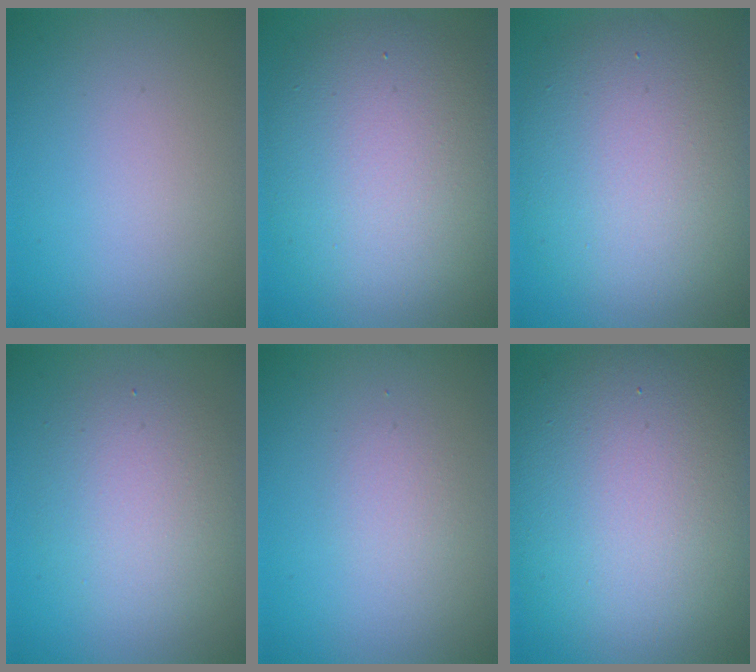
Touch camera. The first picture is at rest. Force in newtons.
{"total": 10.5, "press": 10.5, "slide": 0.9}
{"total": 9.7, "press": 9.7, "slide": 0.9}
{"total": 4.5, "press": 4.4, "slide": 0.4}
{"total": 1.2, "press": 1.2, "slide": 0.0}
{"total": 14.2, "press": 14.2, "slide": 0.1}